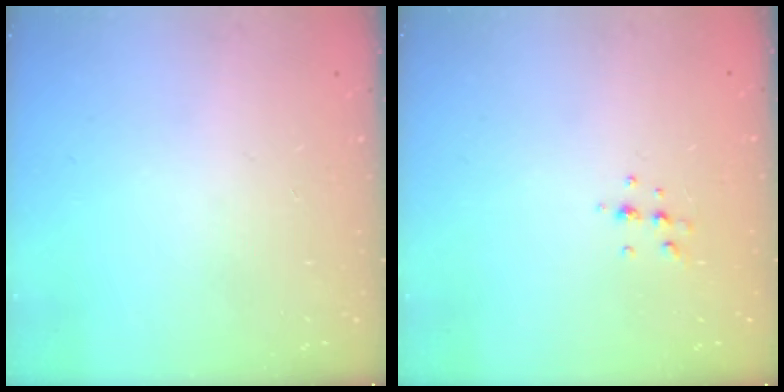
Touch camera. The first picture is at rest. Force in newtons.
{"total": 5.3, "press": 5.2, "slide": 1.4}